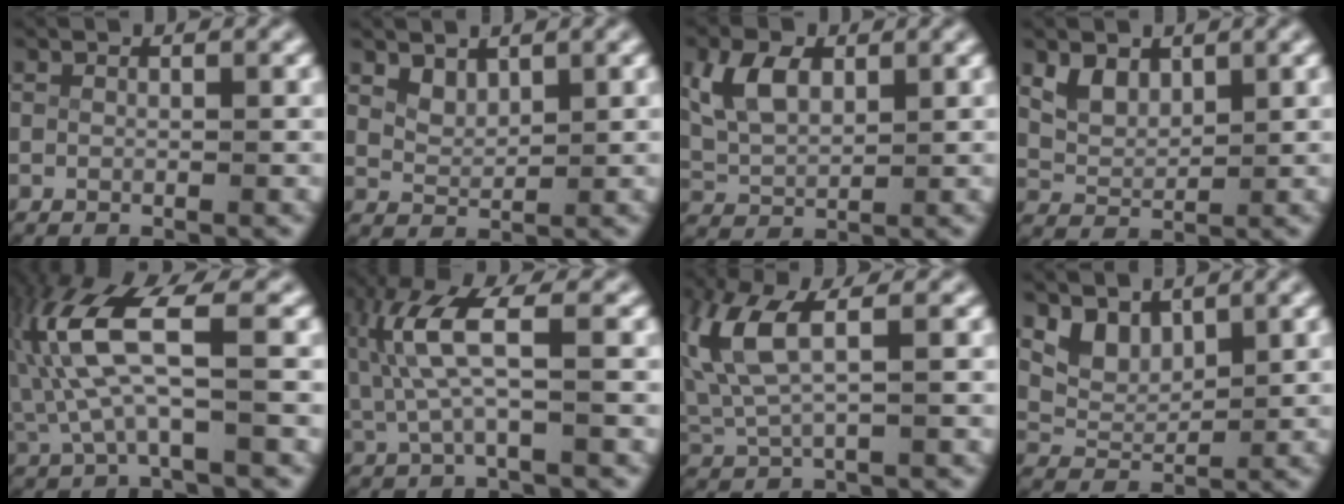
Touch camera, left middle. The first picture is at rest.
{"total": 1.9, "force": [1.4, 1.0, 0.7], "torque": [-0.028, -0.011, 0.033]}
{"total": 4.6, "force": [1.4, 3.1, 3.1], "torque": [-0.085, -0.010, 0.036]}
{"total": 2.9, "force": [1.4, 2.0, 1.5], "torque": [-0.051, -0.012, 0.034]}
{"total": 7.7, "force": [0.6, 3.4, 6.9], "torque": [-0.154, -0.006, 0.017]}
{"total": 5.1, "force": [0.5, 1.8, 4.8], "torque": [-0.107, 0.007, 0.010]}
{"total": 5.3, "force": [1.5, 2.6, 4.3], "torque": [-0.116, -0.003, 0.034]}
{"total": 4.1, "force": [2.0, 2.9, 2.0], "torque": [-0.057, -0.012, 0.041]}